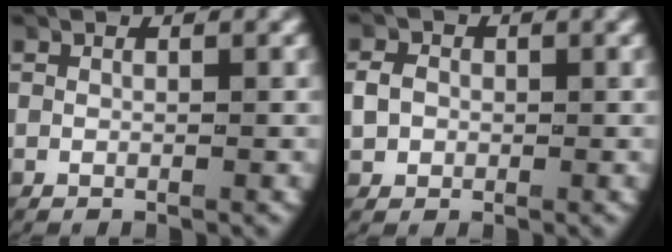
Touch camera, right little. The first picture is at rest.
{"total": 2.1, "force": [0.0, 1.9, 0.9], "torque": [-0.026, 0.002, 0.001]}